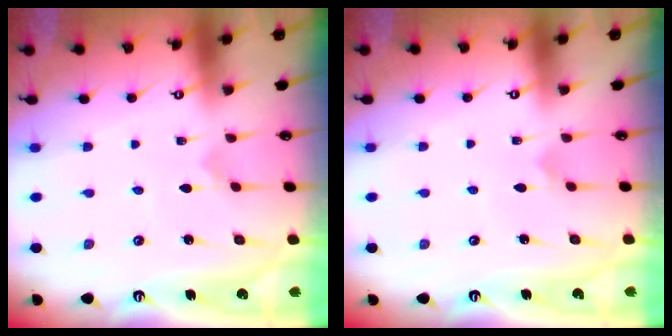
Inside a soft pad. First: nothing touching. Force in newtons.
{"total": 3.3, "press": 3.3, "slide": 0.1}